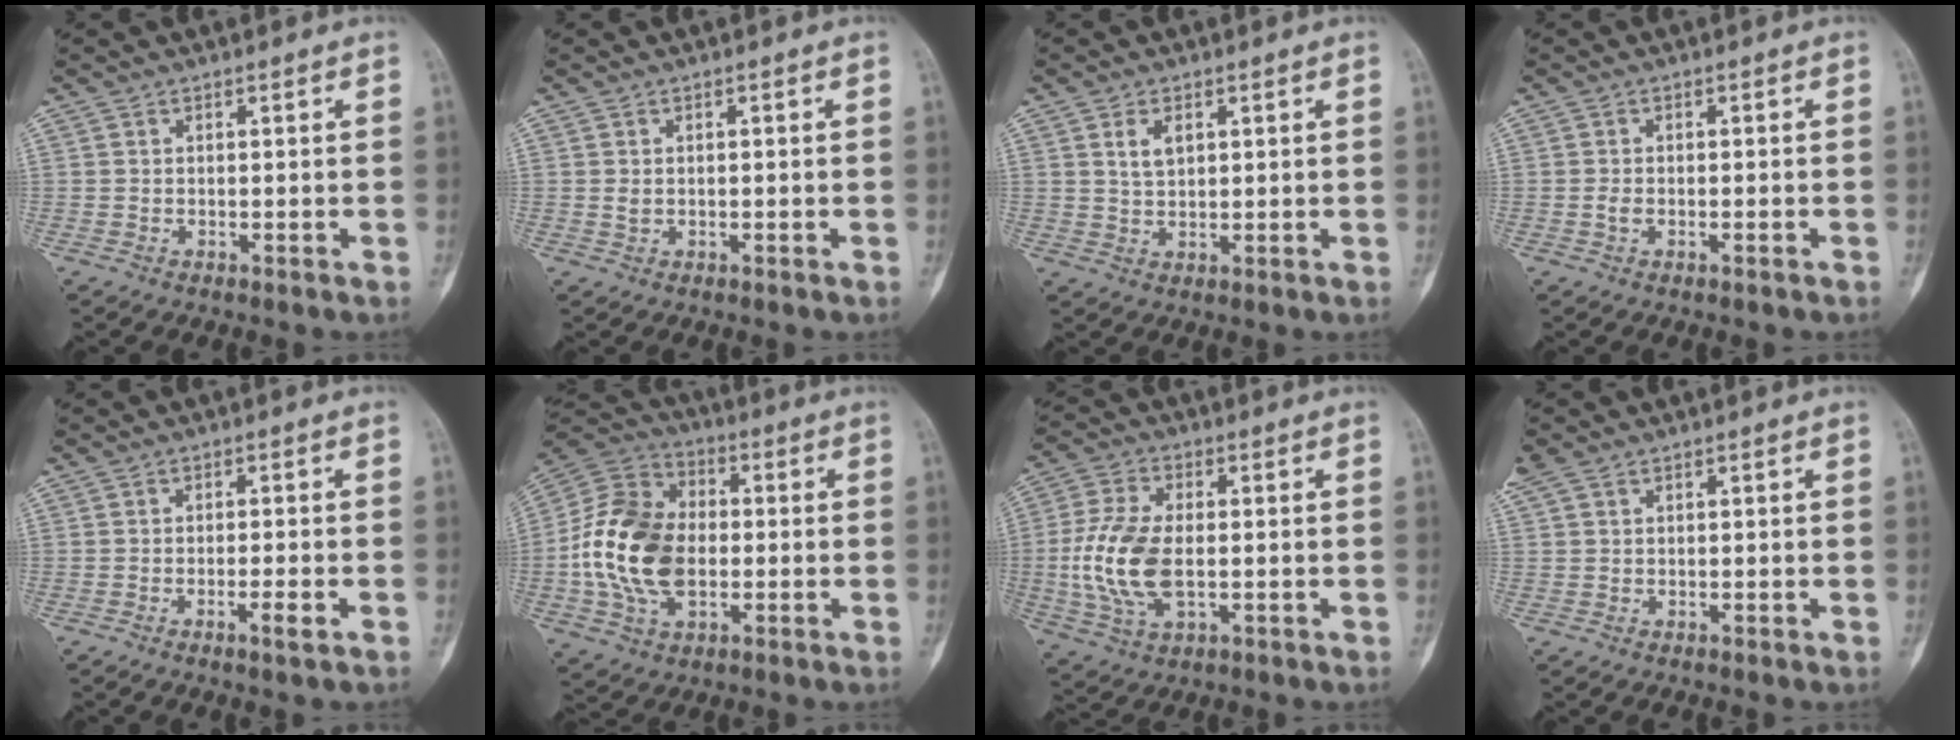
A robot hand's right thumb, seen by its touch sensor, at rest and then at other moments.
{"total": 1.0, "force": [0.0, 0.8, 0.6], "torque": [-0.011, 0.004, 0.003]}
{"total": 3.6, "force": [1.4, 2.1, 2.5], "torque": [-0.037, -0.006, 0.030]}
{"total": 1.5, "force": [-0.6, 0.6, 1.2], "torque": [-0.027, 0.005, -0.010]}
{"total": 2.7, "force": [-1.4, 0.2, 2.3], "torque": [-0.040, 0.002, -0.025]}
{"total": 18.5, "force": [-1.8, 12.4, 13.5], "torque": [-0.249, 0.021, -0.033]}
{"total": 13.1, "force": [-1.1, 7.1, 10.9], "torque": [-0.232, -0.001, -0.020]}
{"total": 2.1, "force": [1.2, 1.3, 1.2], "torque": [-0.035, 0.016, 0.029]}